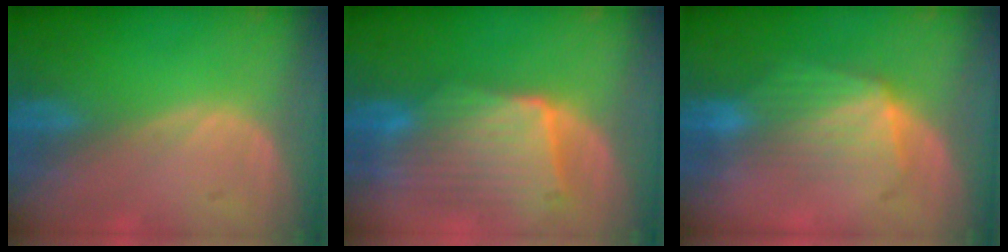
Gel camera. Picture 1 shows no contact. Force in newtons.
{"total": 9.6, "press": 8.7, "slide": 4.1}
{"total": 7.3, "press": 6.9, "slide": 2.6}